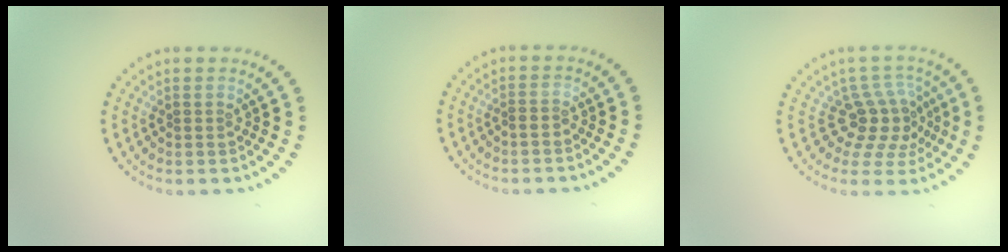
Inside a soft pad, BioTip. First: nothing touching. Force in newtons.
{"total": 0.5, "press": 0.4, "slide": 0.4}
{"total": 3.8, "press": 3.0, "slide": 2.3}